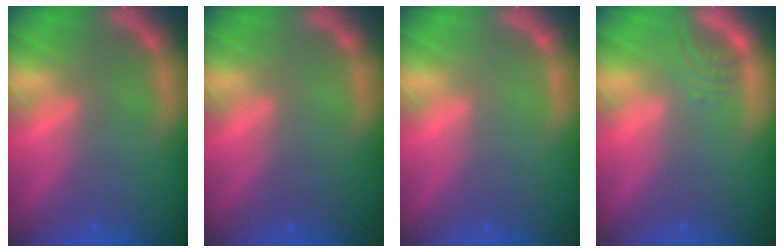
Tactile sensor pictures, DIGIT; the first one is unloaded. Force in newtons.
{"total": 0.0}
{"total": 0.0}
{"total": 2.0}